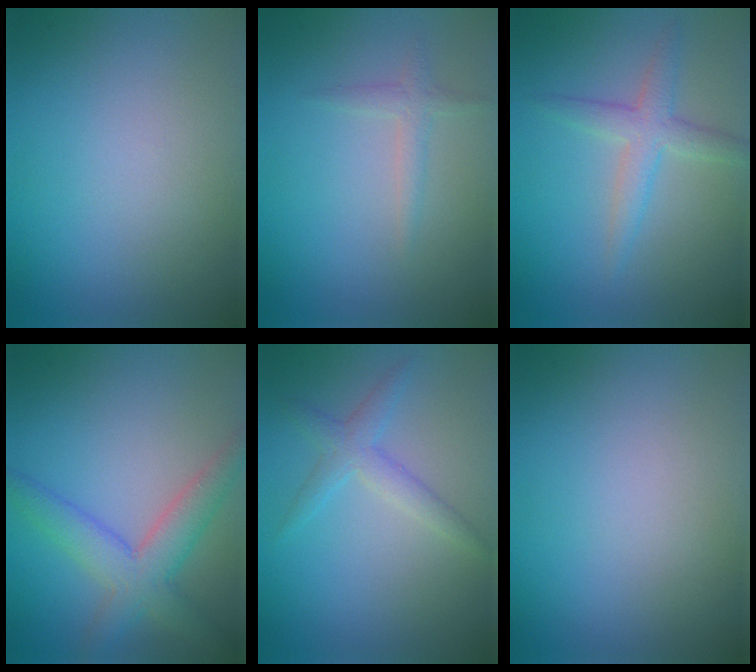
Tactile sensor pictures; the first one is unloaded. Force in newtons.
{"total": 1.3, "press": 1.3, "slide": 0.1}
{"total": 2.8, "press": 2.8, "slide": 0.1}
{"total": 4.7, "press": 4.7, "slide": 0.3}
{"total": 2.3, "press": 2.3, "slide": 0.2}
{"total": 0.0}